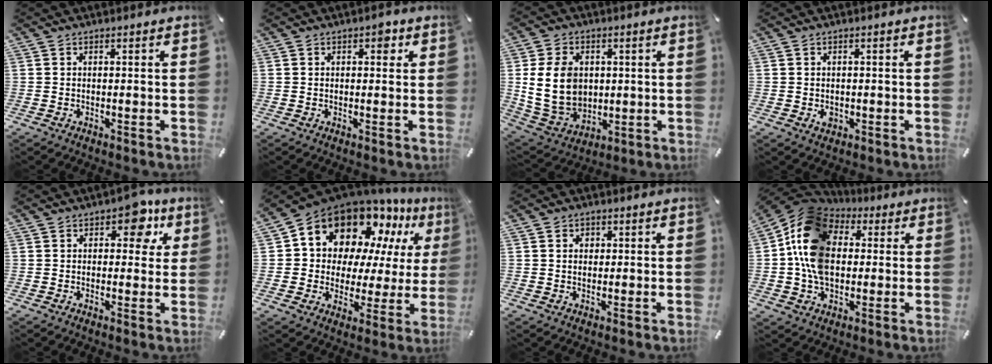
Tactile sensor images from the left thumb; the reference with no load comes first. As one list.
[{"total": 2.5, "force": [0.8, 1.6, 1.8], "torque": [-0.015, -0.001, 0.007]}, {"total": 13.3, "force": [2.0, 10.7, 7.7], "torque": [-0.163, -0.004, 0.038]}, {"total": 1.8, "force": [-0.5, 1.5, 1.0], "torque": [-0.009, 0.000, -0.010]}, {"total": 8.0, "force": [3.7, 4.9, 5.2], "torque": [-0.042, -0.015, 0.053]}, {"total": 15.4, "force": [11.4, 9.4, 4.6], "torque": [-0.097, -0.096, 0.205]}, {"total": 2.4, "force": [0.3, 2.2, 1.0], "torque": [-0.007, 0.001, -0.001]}, {"total": 15.0, "force": [0.4, 12.0, 8.9], "torque": [-0.199, 0.013, 0.003]}]